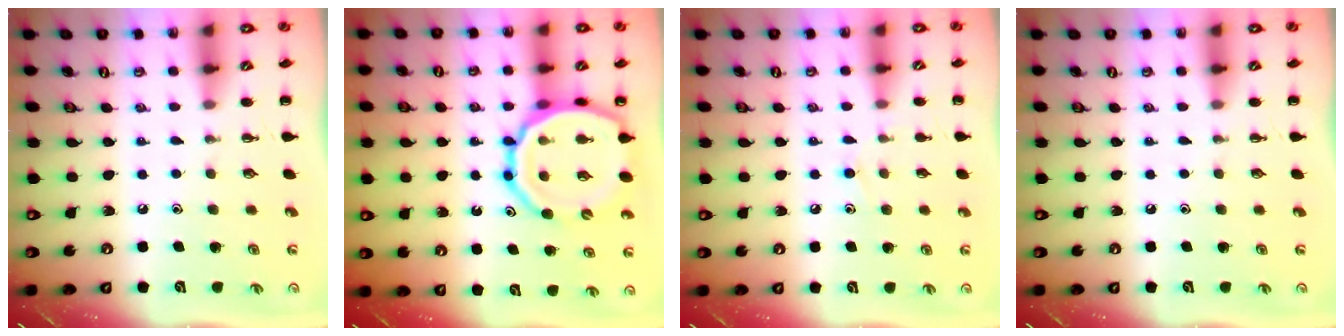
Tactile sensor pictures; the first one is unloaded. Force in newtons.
{"total": 19.8, "press": 19.4, "slide": 3.9}
{"total": 7.7, "press": 7.3, "slide": 2.4}
{"total": 0.0}